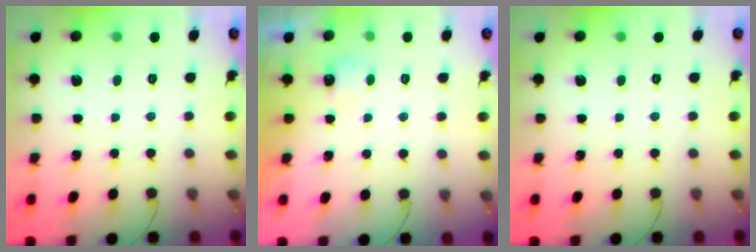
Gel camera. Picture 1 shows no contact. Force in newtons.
{"total": 2.3, "press": 2.2, "slide": 0.6}
{"total": 0.0}